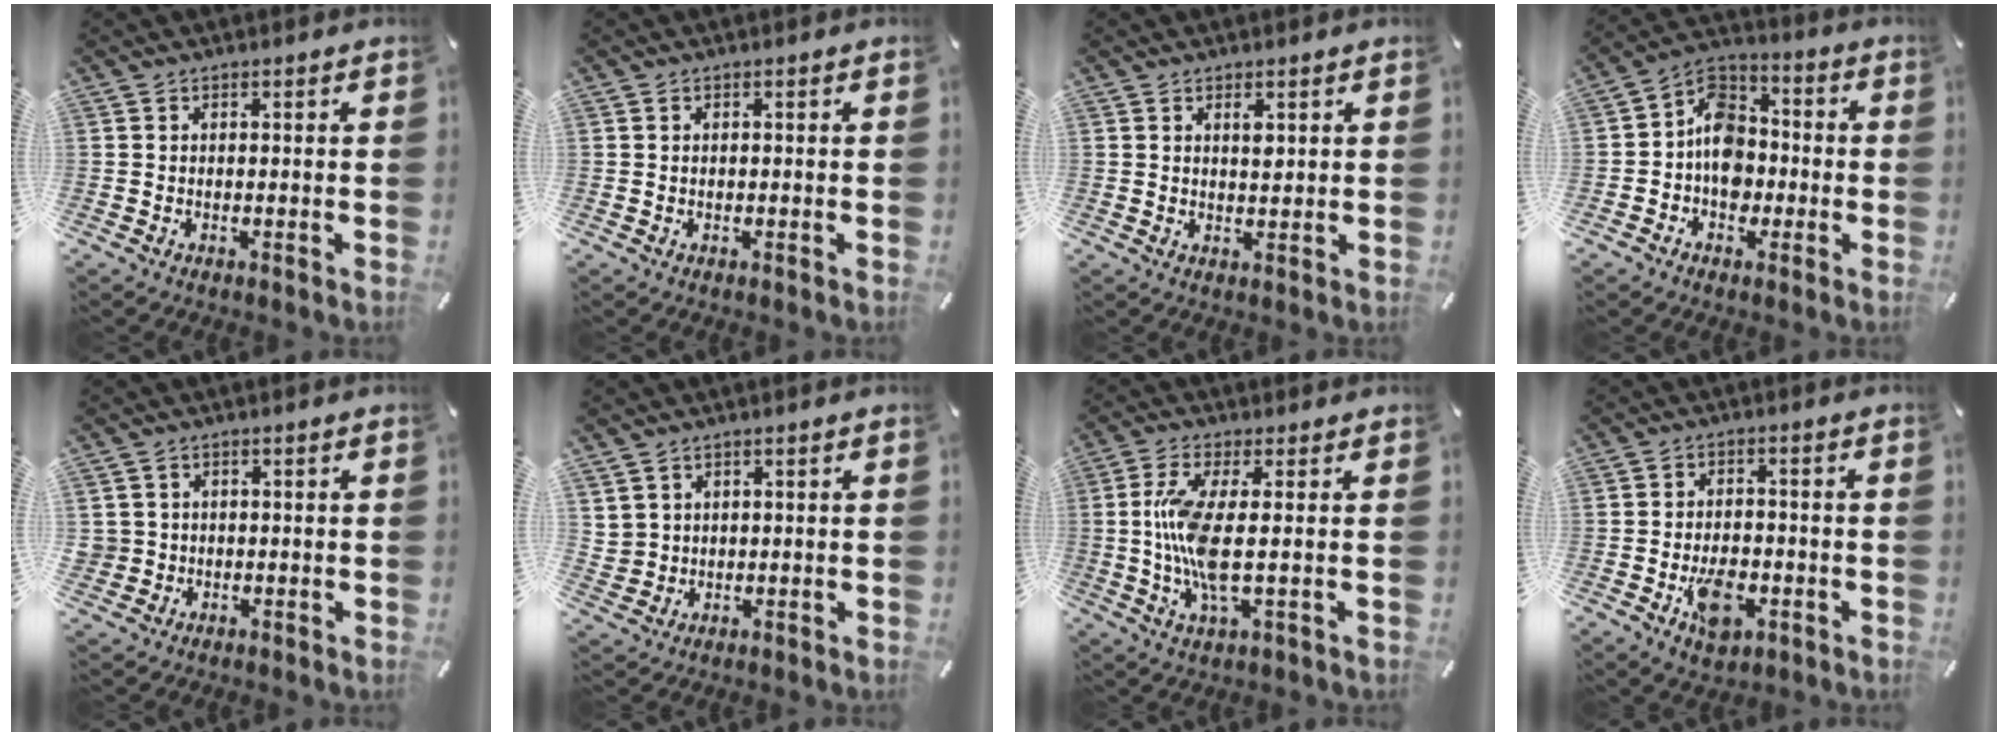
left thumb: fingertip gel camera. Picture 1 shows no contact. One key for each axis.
{"total": 0.7, "fx": 0.1, "fy": 0.5, "fz": 0.5, "tx": -0.010, "ty": 0.004, "tz": 0.001}
{"total": 2.1, "fx": 1.2, "fy": 0.8, "fz": 1.5, "tx": -0.017, "ty": -0.004, "tz": 0.016}
{"total": 10.6, "fx": -2.3, "fy": 8.8, "fz": 5.4, "tx": -0.112, "ty": 0.027, "tz": -0.042}
{"total": 3.2, "fx": 0.1, "fy": 3.1, "fz": -0.1, "tx": -0.003, "ty": 0.006, "tz": 0.001}
{"total": 3.5, "fx": 1.8, "fy": 3.0, "fz": -0.1, "tx": -0.010, "ty": -0.005, "tz": 0.035}
{"total": 10.7, "fx": 0.1, "fy": 2.8, "fz": 10.3, "tx": -0.222, "ty": -0.020, "tz": -0.002}
{"total": 8.2, "fx": -3.1, "fy": 4.8, "fz": 5.8, "tx": -0.106, "ty": 0.010, "tz": -0.053}